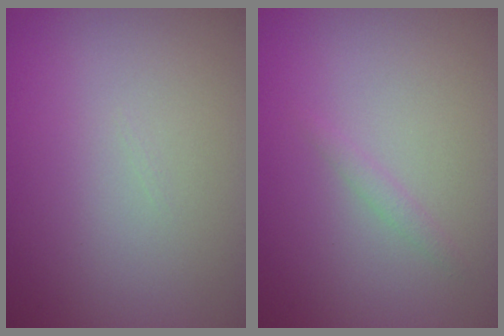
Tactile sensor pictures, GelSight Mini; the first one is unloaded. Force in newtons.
{"total": 0.8, "press": 0.8, "slide": 0.1}